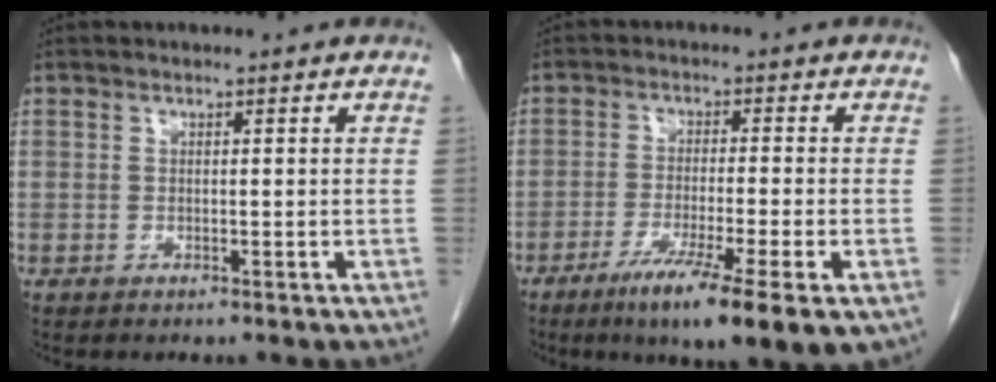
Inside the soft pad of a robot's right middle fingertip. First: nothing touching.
{"total": 11.9, "force": [-6.3, 0.4, 10.1], "torque": [-0.146, -0.030, -0.098]}